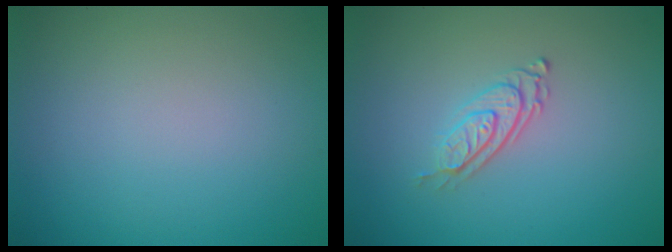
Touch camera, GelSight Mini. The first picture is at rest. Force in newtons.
{"total": 2.8, "press": 2.0, "slide": 2.0}